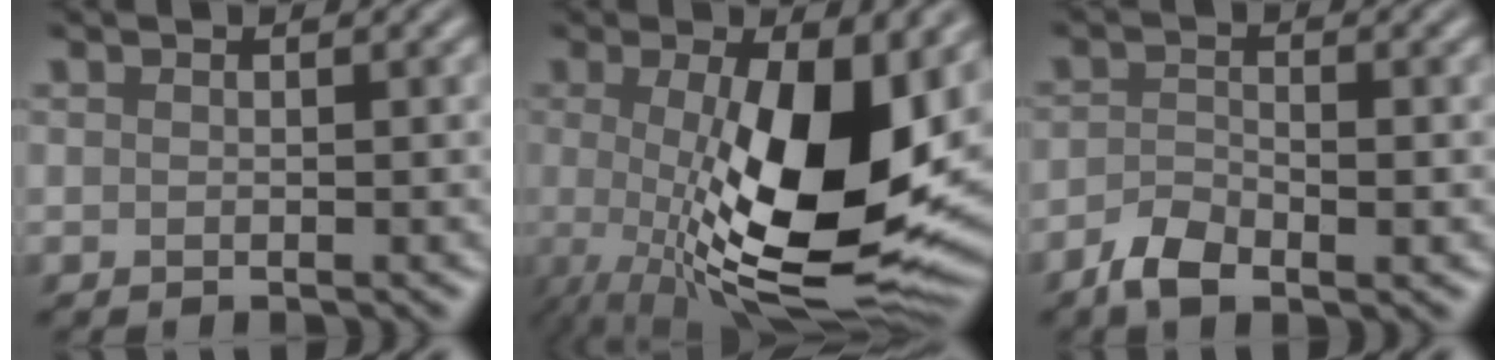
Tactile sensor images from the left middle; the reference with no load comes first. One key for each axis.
{"total": 13.2, "fx": -0.6, "fy": 4.5, "fz": 12.4, "tx": -0.193, "ty": -0.024, "tz": -0.010}
{"total": 3.1, "fx": -2.0, "fy": 1.3, "fz": 2.0, "tx": -0.039, "ty": -0.006, "tz": -0.037}